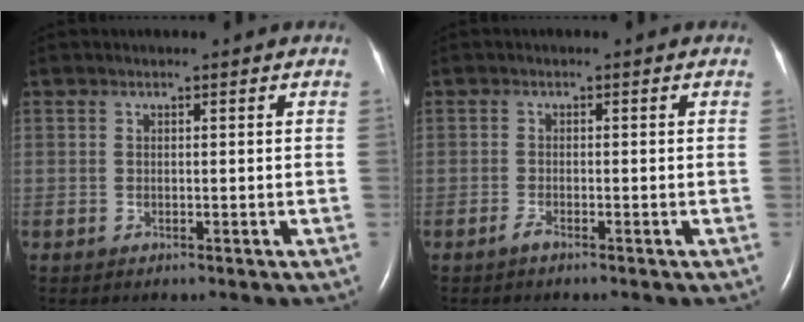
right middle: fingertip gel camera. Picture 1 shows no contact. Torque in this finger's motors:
{"motor_torque": [0.15, 0.06, 0.12, 0.01]}